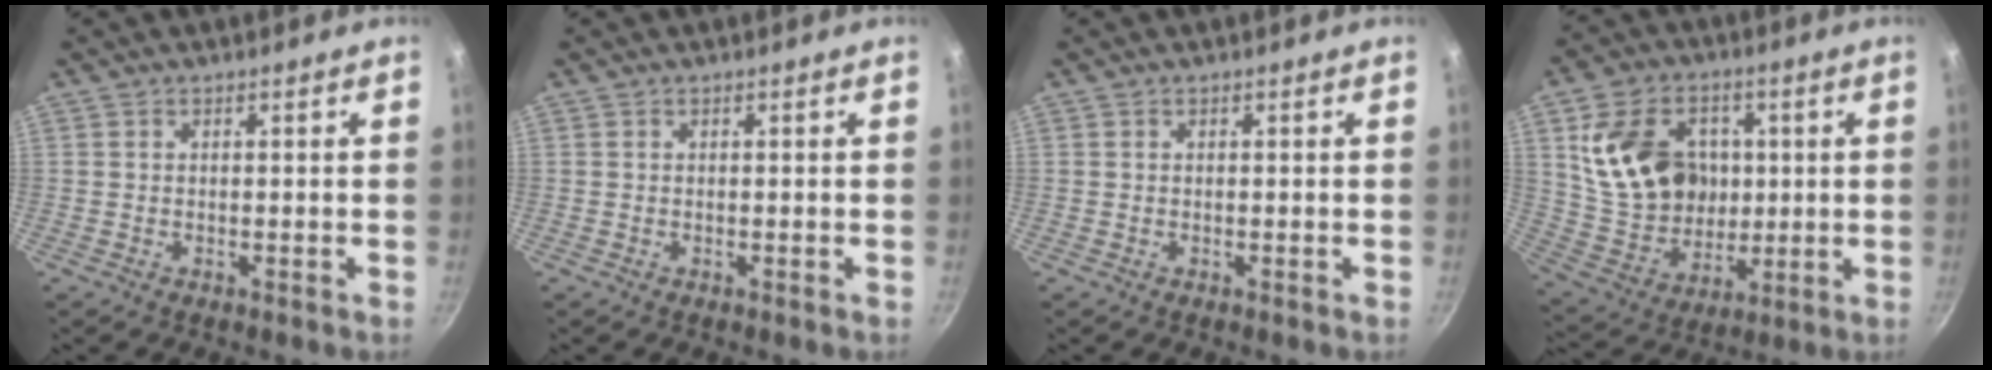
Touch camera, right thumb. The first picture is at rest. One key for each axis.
{"total": 0.0}
{"total": 0.0}
{"total": 18.5, "fx": 3.7, "fy": 14.5, "fz": 10.8, "tx": -0.165, "ty": -0.005, "tz": 0.076}